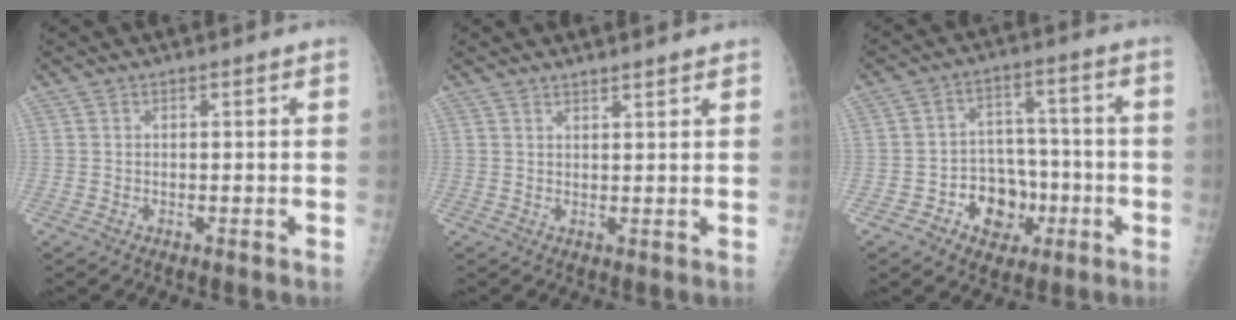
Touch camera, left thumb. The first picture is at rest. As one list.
[{"total": 2.4, "force": [2.3, 0.3, 0.8], "torque": [-0.003, -0.009, 0.033]}, {"total": 9.9, "force": [-3.9, 7.8, 4.8], "torque": [-0.029, 0.039, -0.059]}]